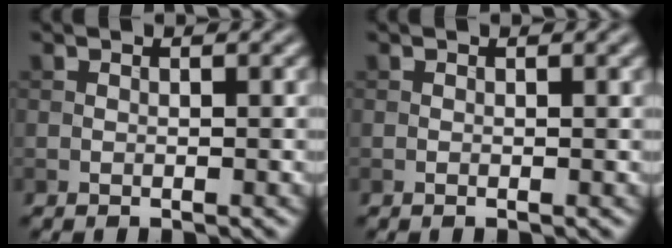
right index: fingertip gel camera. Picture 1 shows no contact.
{"total": 0.7, "force": [0.1, 0.1, 0.7], "torque": [-0.010, -0.001, 0.000]}